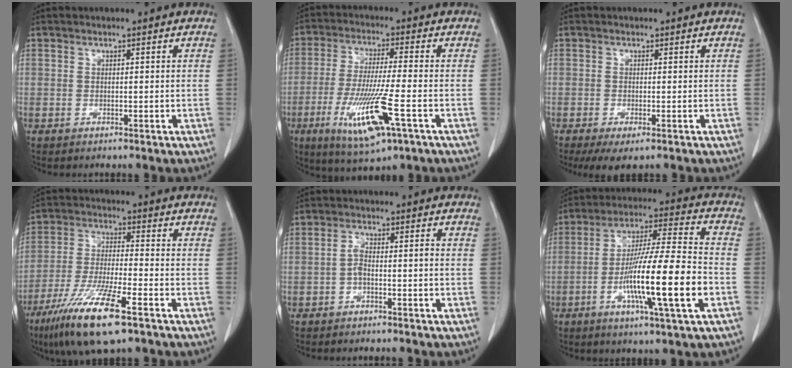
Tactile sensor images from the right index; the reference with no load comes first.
{"total": 12.8, "force": [-4.9, 1.0, 11.7], "torque": [-0.235, -0.031, -0.083]}
{"total": 4.0, "force": [-2.4, 1.3, 2.9], "torque": [-0.049, -0.010, -0.035]}
{"total": 13.2, "force": [-7.8, 1.6, 10.6], "torque": [-0.211, -0.030, -0.140]}
{"total": 2.7, "force": [-1.0, 0.7, 2.4], "torque": [-0.044, 0.010, -0.018]}
{"total": 16.9, "force": [-5.0, 0.2, 16.1], "torque": [-0.287, -0.010, -0.089]}